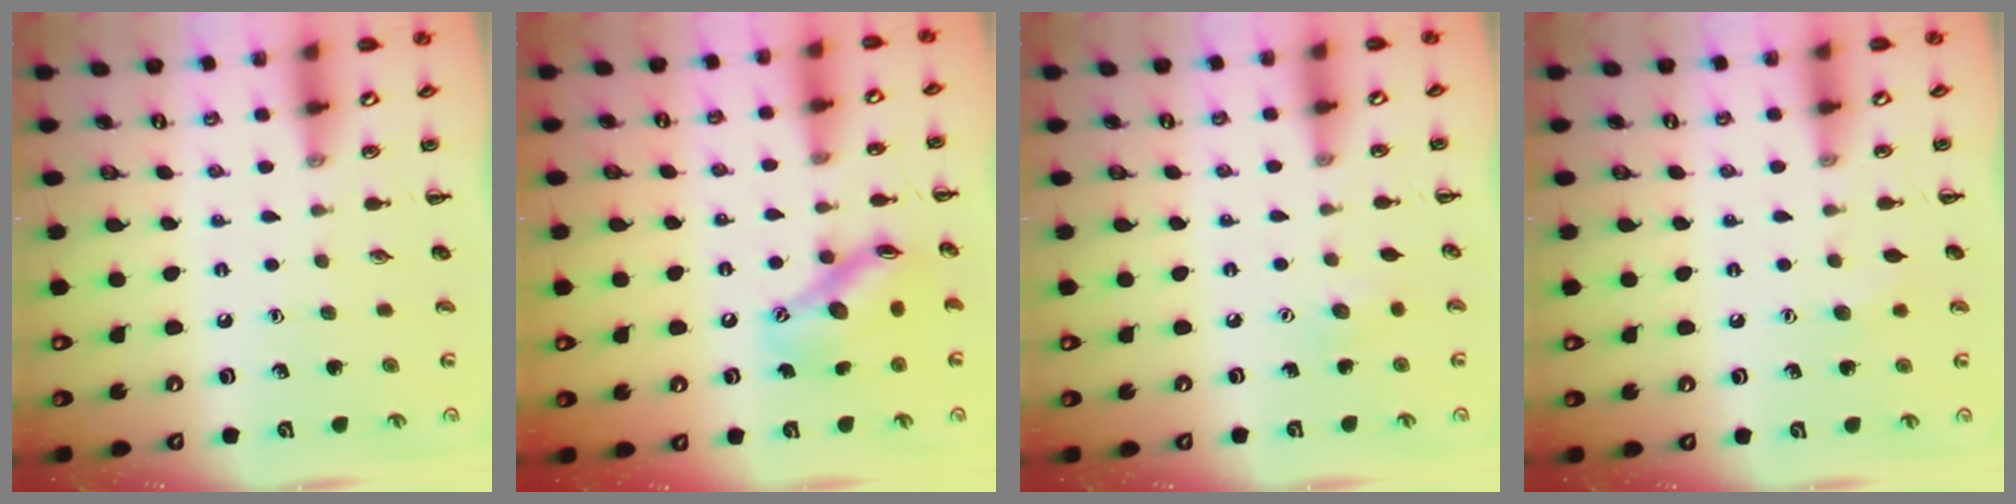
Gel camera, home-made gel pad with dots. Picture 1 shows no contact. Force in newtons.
{"total": 13.9, "press": 13.6, "slide": 2.4}
{"total": 4.1, "press": 4.0, "slide": 1.0}
{"total": 5.3, "press": 5.2, "slide": 1.1}